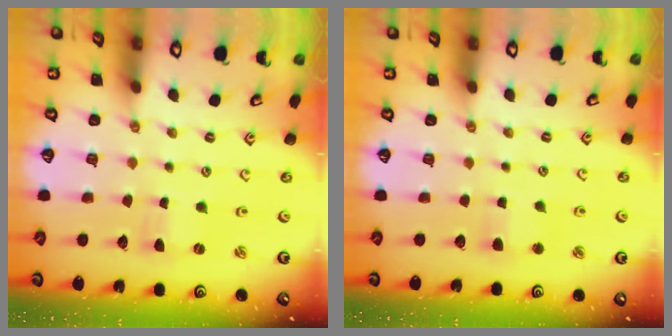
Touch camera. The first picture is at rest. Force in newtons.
{"total": 3.2, "press": 3.1, "slide": 0.7}